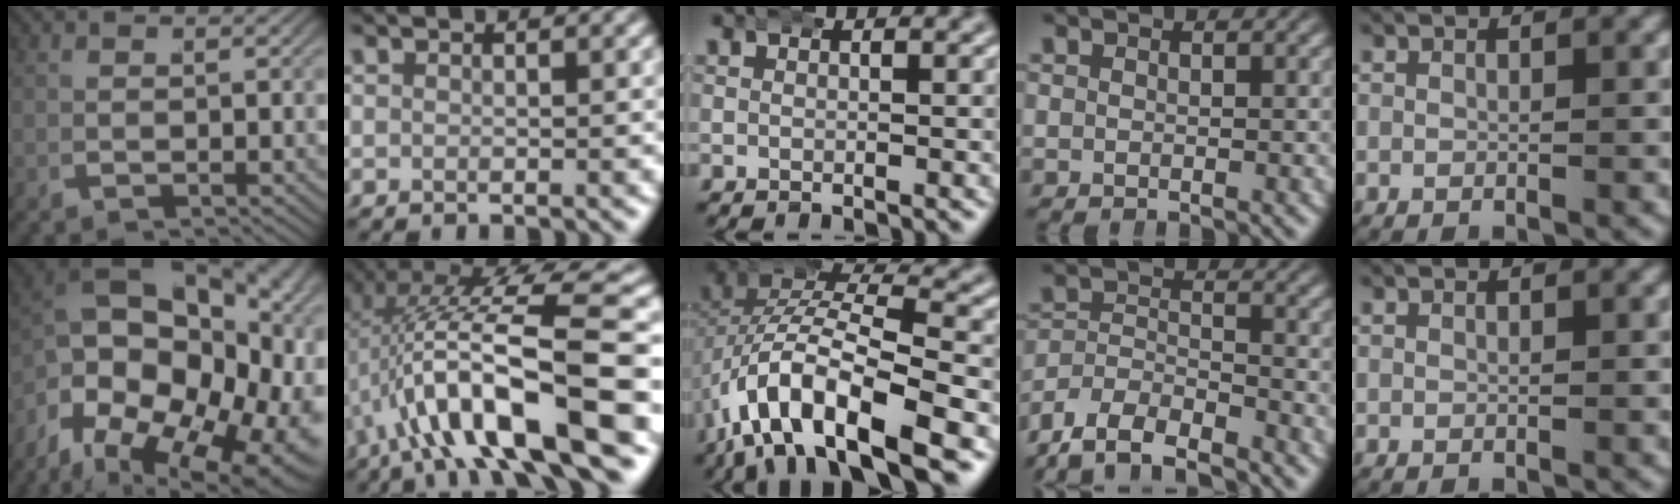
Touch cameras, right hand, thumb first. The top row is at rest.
{"thumb": {"total": 21.8, "force": [-1.0, 14.7, 16.1], "torque": [-0.304, -0.080, 0.022]}, "index": {"total": 12.6, "force": [-0.7, 5.0, 11.5], "torque": [-0.202, 0.000, -0.007]}, "middle": {"total": 13.3, "force": [-3.8, 8.0, 9.9], "torque": [-0.197, -0.034, -0.049]}, "ring": {"total": 8.2, "force": [-5.6, 5.2, 2.9], "torque": [-0.077, -0.035, -0.090]}}